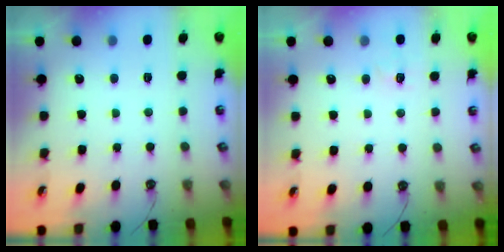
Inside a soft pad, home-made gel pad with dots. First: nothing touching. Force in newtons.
{"total": 4.8, "press": 4.7, "slide": 0.7}